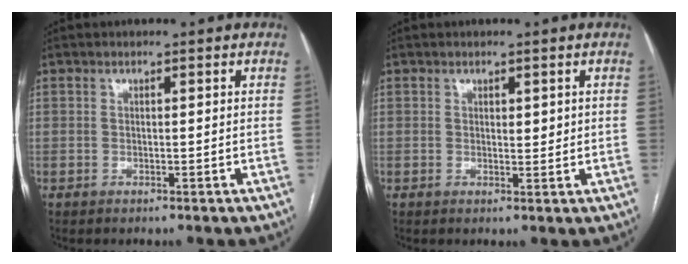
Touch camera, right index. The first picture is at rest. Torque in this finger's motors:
{"motor_torque": [0.34, 0.22, 0.13, 0.02]}